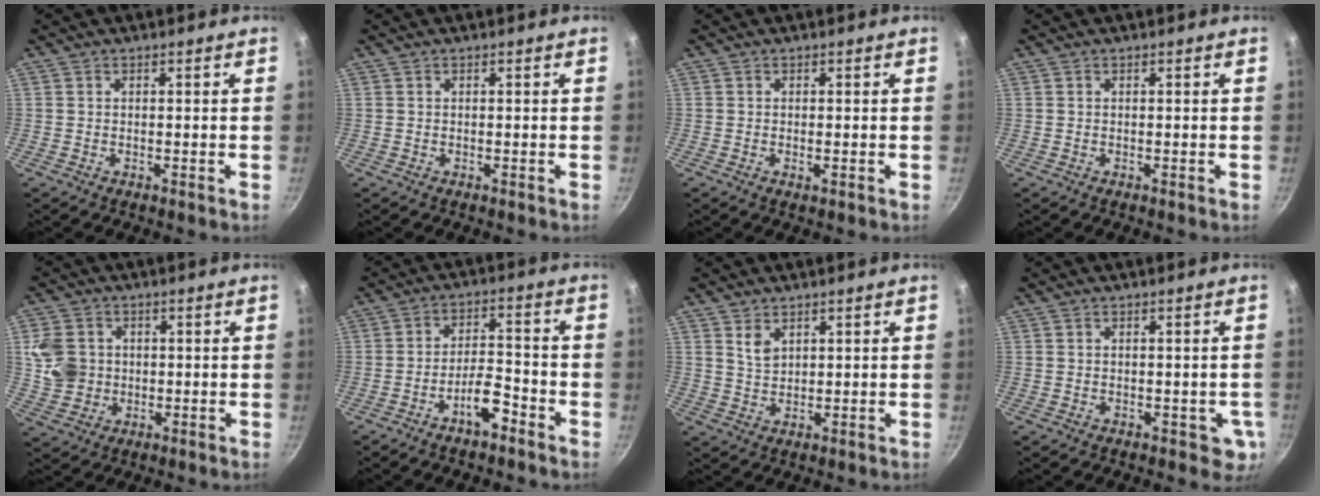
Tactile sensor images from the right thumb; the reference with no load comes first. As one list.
[{"total": 0.0}, {"total": 0.8, "force": [-0.2, 0.3, 0.7], "torque": [-0.015, 0.000, -0.003]}, {"total": 0.0}, {"total": 8.3, "force": [1.0, 7.3, 3.7], "torque": [-0.050, -0.002, 0.023]}, {"total": 6.7, "force": [-4.2, 2.4, 4.7], "torque": [-0.071, 0.044, -0.070]}, {"total": 3.4, "force": [1.9, 2.1, 1.8], "torque": [-0.029, -0.011, 0.041]}, {"total": 3.8, "force": [-0.5, 2.7, 2.7], "torque": [-0.019, -0.002, -0.005]}]